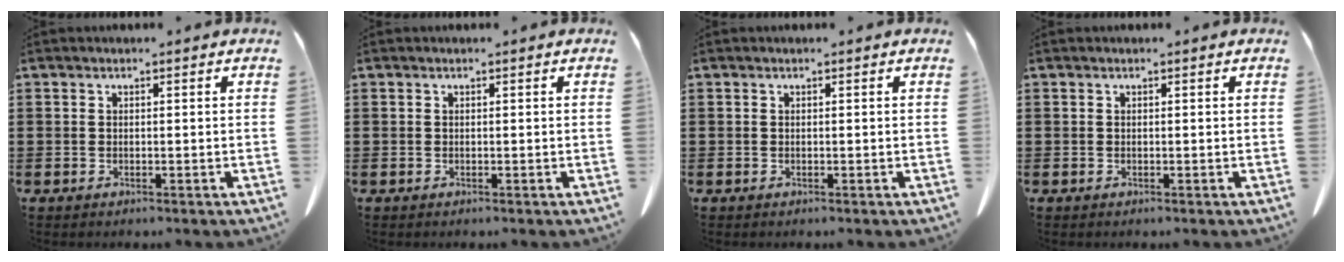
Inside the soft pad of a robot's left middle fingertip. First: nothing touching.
{"total": 0.0}
{"total": 0.0}
{"total": 0.0}